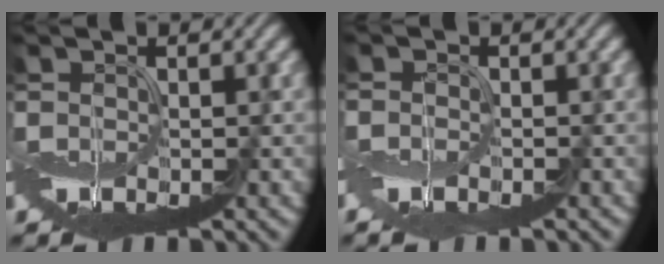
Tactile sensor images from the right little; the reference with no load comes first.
{"total": 1.9, "force": [-1.4, 0.8, 1.1], "torque": [-0.022, -0.005, -0.027]}